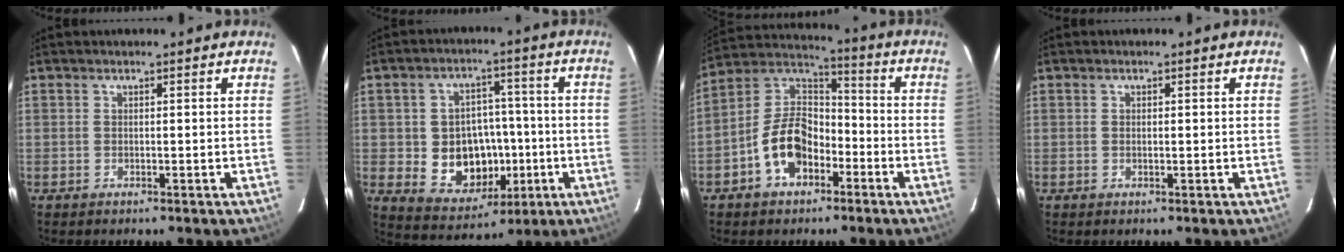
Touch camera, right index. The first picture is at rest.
{"total": 12.1, "force": [-2.2, 10.0, 6.5], "torque": [-0.140, 0.011, -0.013]}
{"total": 12.1, "force": [-5.4, 7.6, 7.7], "torque": [-0.156, 0.030, -0.092]}
{"total": 0.5, "force": [0.1, 0.2, 0.4], "torque": [-0.009, 0.002, 0.002]}